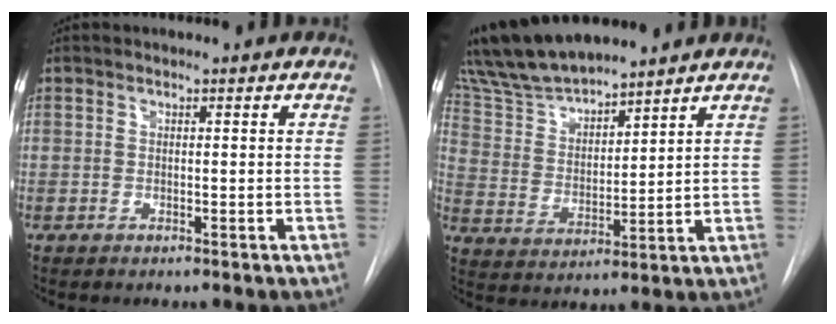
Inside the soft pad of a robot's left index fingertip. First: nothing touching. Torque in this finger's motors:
{"motor_torque": [1.01, -1.13, 0.79, 0.21]}